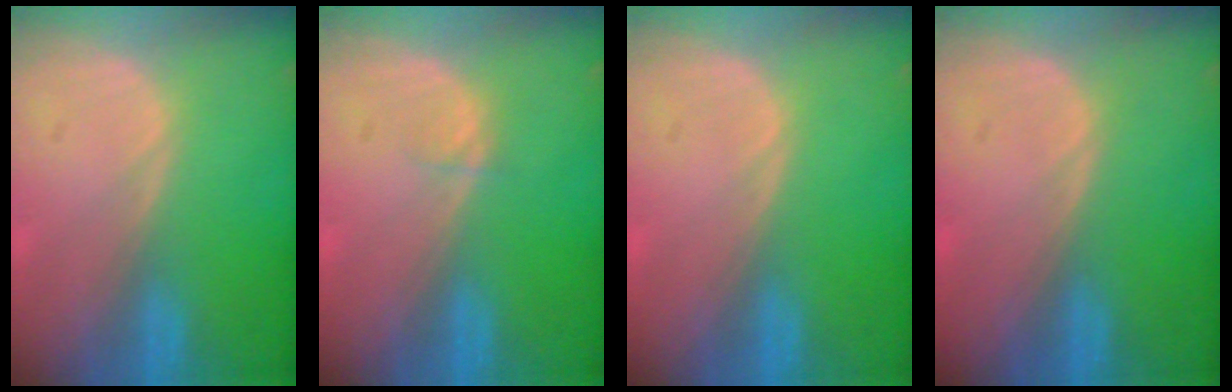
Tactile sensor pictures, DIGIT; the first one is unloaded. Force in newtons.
{"total": 0.8, "press": 0.8, "slide": 0.1}
{"total": 0.0}
{"total": 0.0}